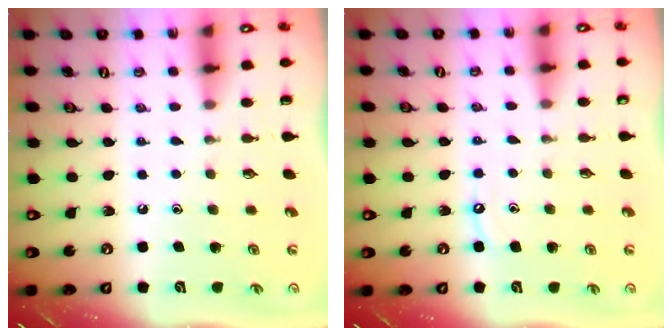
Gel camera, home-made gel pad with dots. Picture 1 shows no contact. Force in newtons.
{"total": 4.9, "press": 4.8, "slide": 0.6}